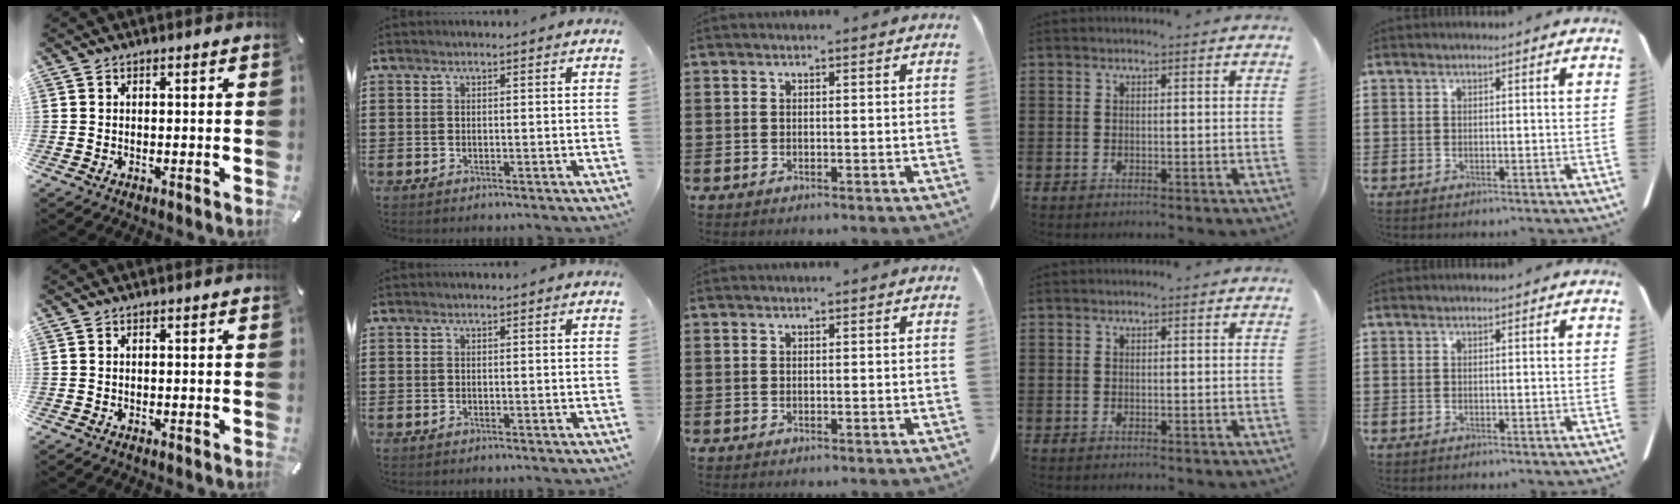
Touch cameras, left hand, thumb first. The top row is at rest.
{}